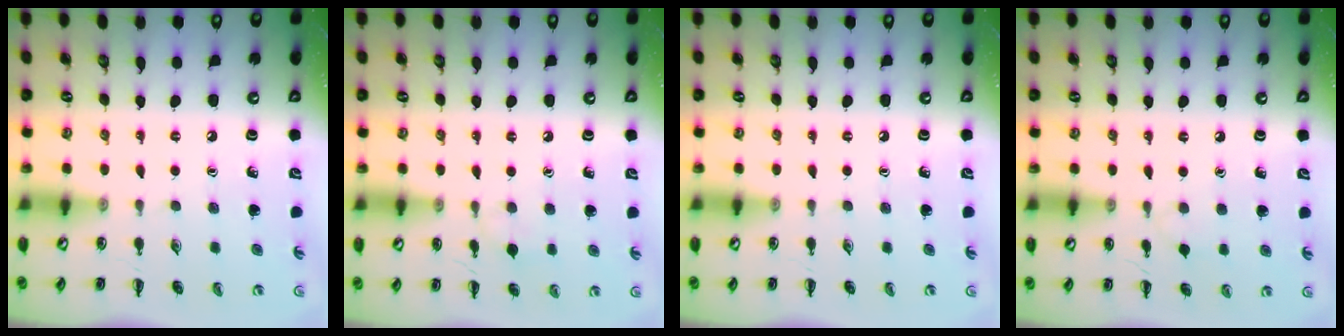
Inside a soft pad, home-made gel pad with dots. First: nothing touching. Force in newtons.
{"total": 5.2, "press": 5.0, "slide": 1.6}
{"total": 0.0}
{"total": 4.8, "press": 4.6, "slide": 1.4}